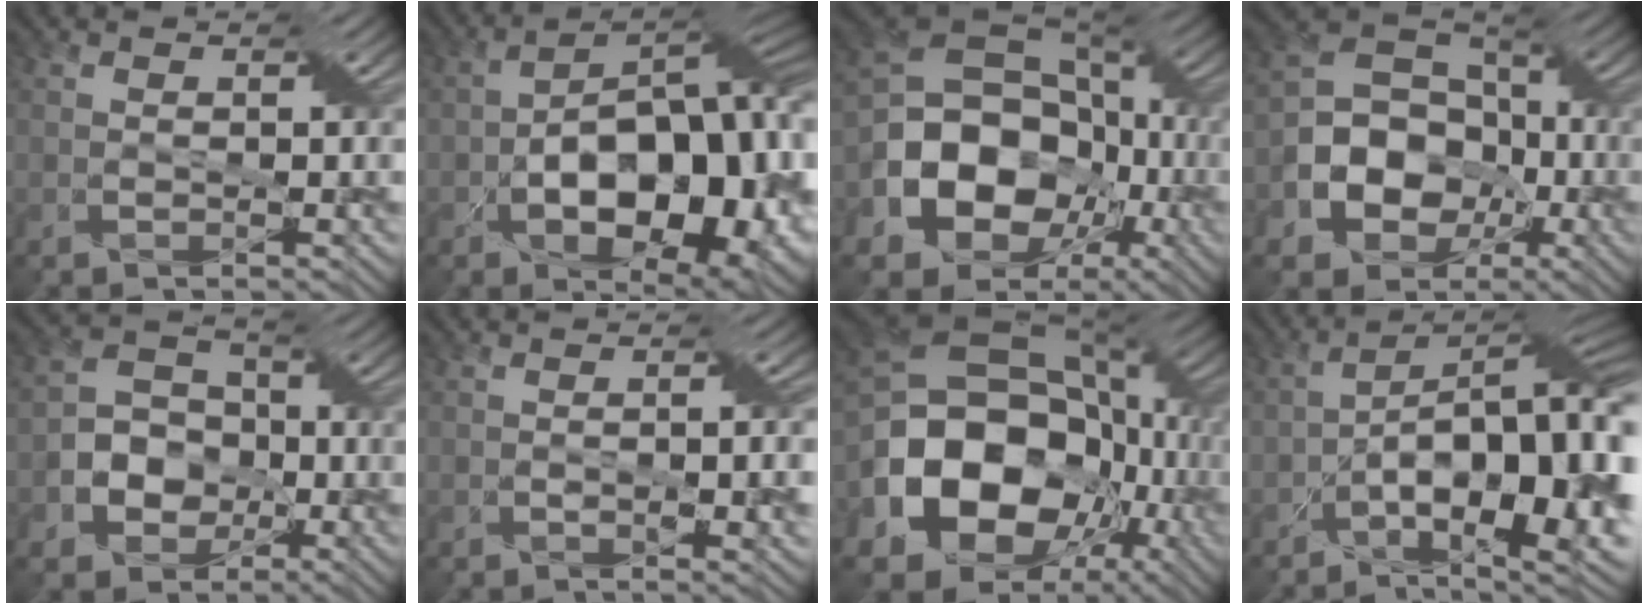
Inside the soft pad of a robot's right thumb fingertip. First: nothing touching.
{"total": 17.5, "force": [-4.0, 9.8, 13.9], "torque": [-0.175, -0.009, -0.058]}
{"total": 18.1, "force": [-4.7, 14.1, 10.3], "torque": [-0.198, -0.033, -0.094]}
{"total": 12.6, "force": [-3.8, 9.8, 7.0], "torque": [-0.137, -0.024, -0.087]}
{"total": 7.0, "force": [-2.1, 5.8, 3.2], "torque": [-0.063, 0.001, -0.057]}
{"total": 4.0, "force": [-0.7, 1.3, 3.7], "torque": [-0.059, -0.001, -0.011]}
{"total": 20.2, "force": [-3.5, 15.3, 12.8], "torque": [-0.274, -0.018, -0.054]}
{"total": 16.6, "force": [-4.5, 7.1, 14.3], "torque": [-0.203, -0.016, -0.063]}